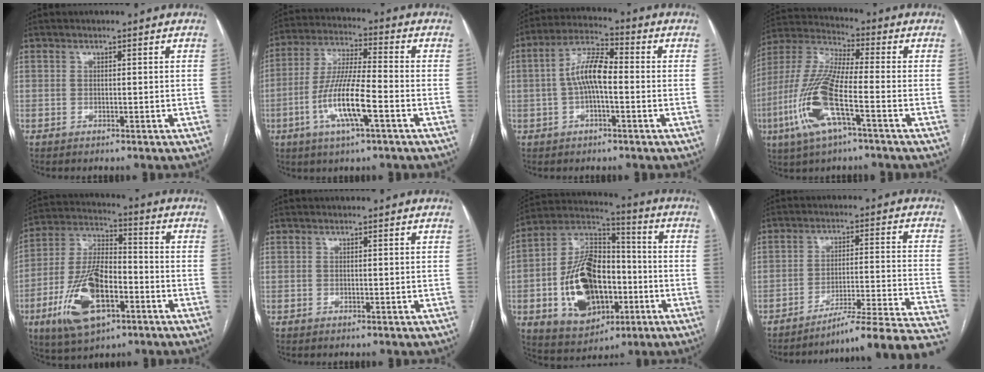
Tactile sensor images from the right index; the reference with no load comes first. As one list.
[{"total": 11.9, "force": [-4.2, 1.5, 11.1], "torque": [-0.223, -0.004, -0.080]}, {"total": 8.0, "force": [-0.6, 2.5, 7.5], "torque": [-0.153, 0.024, -0.013]}, {"total": 14.7, "force": [-5.2, 2.5, 13.5], "torque": [-0.301, -0.007, -0.104]}, {"total": 15.9, "force": [-6.5, 6.0, 13.2], "torque": [-0.280, 0.004, -0.111]}, {"total": 0.0}, {"total": 18.6, "force": [-4.1, 10.9, 14.5], "torque": [-0.289, 0.021, -0.058]}, {"total": 20.7, "force": [-18.7, -2.0, 8.7], "torque": [-0.054, 0.004, -0.253]}]